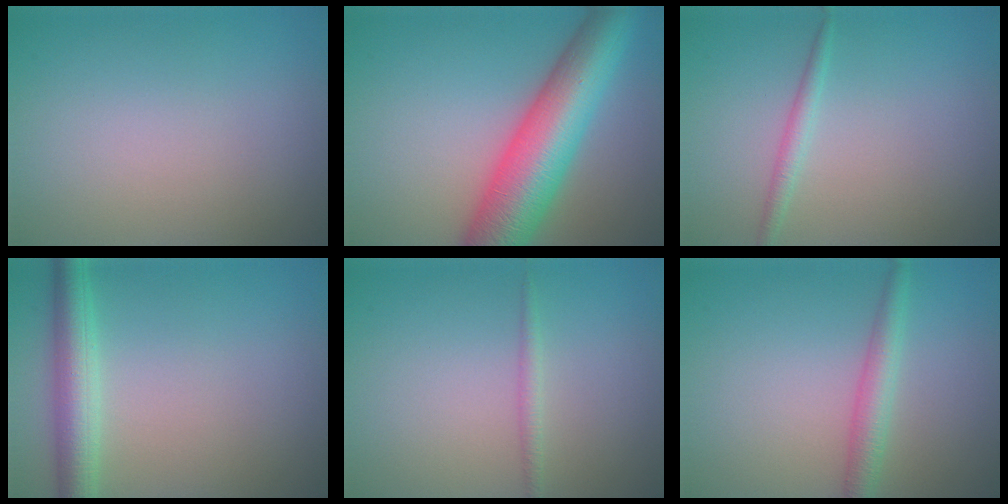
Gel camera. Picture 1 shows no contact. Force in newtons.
{"total": 10.6, "press": 10.6, "slide": 0.4}
{"total": 1.3, "press": 1.3, "slide": 0.1}
{"total": 4.1, "press": 4.1, "slide": 0.1}
{"total": 1.0, "press": 1.0, "slide": 0.0}
{"total": 2.7, "press": 2.7, "slide": 0.1}